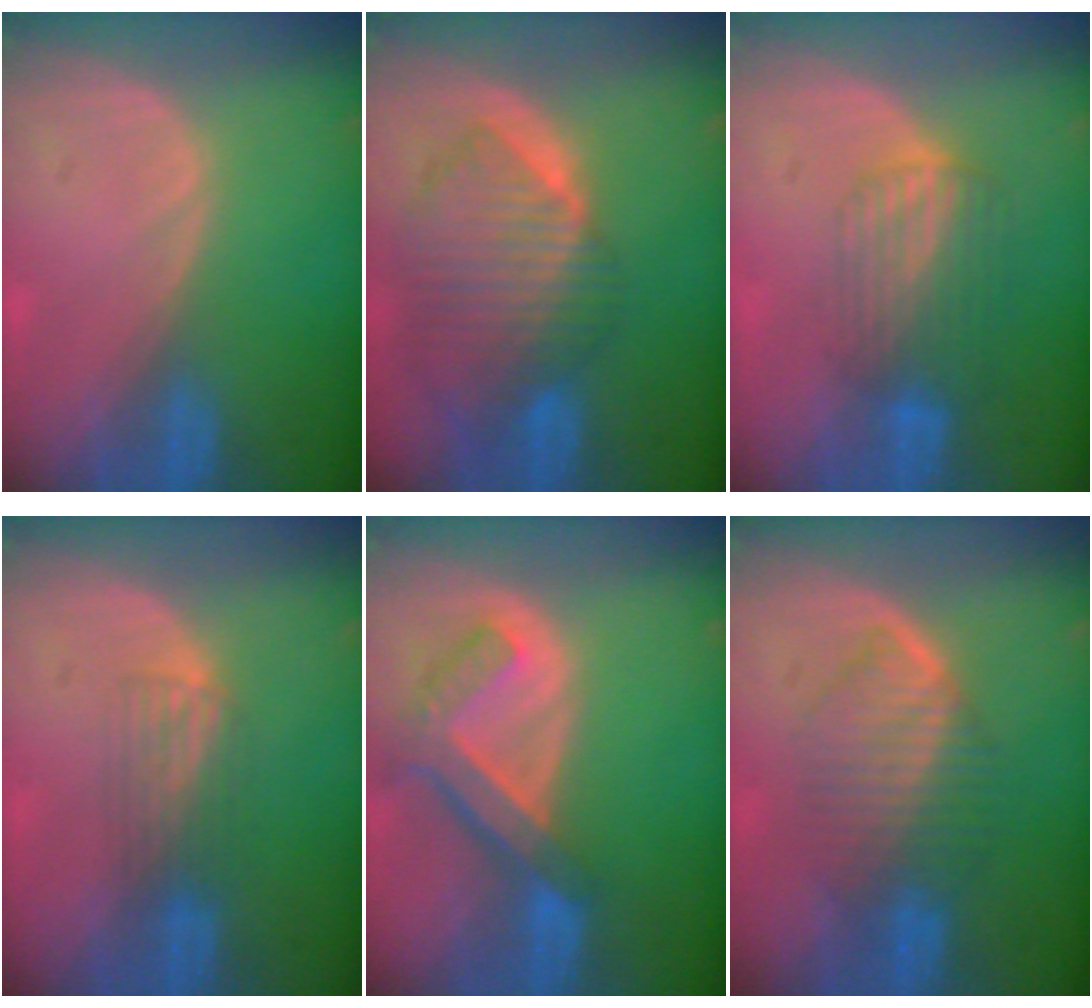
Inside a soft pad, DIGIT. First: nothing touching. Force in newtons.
{"total": 10.3, "press": 9.0, "slide": 5.1}
{"total": 7.1, "press": 6.0, "slide": 3.9}
{"total": 3.2, "press": 3.0, "slide": 1.2}
{"total": 7.6, "press": 6.6, "slide": 3.7}
{"total": 6.7, "press": 6.7, "slide": 0.7}